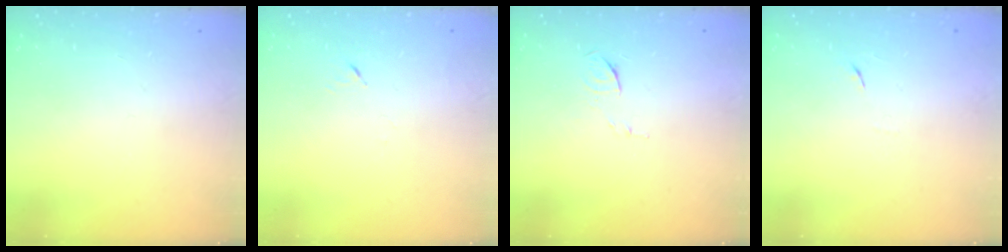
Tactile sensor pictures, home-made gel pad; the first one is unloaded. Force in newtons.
{"total": 4.2, "press": 4.1, "slide": 0.7}
{"total": 5.0, "press": 4.9, "slide": 1.2}
{"total": 5.2, "press": 5.1, "slide": 0.7}